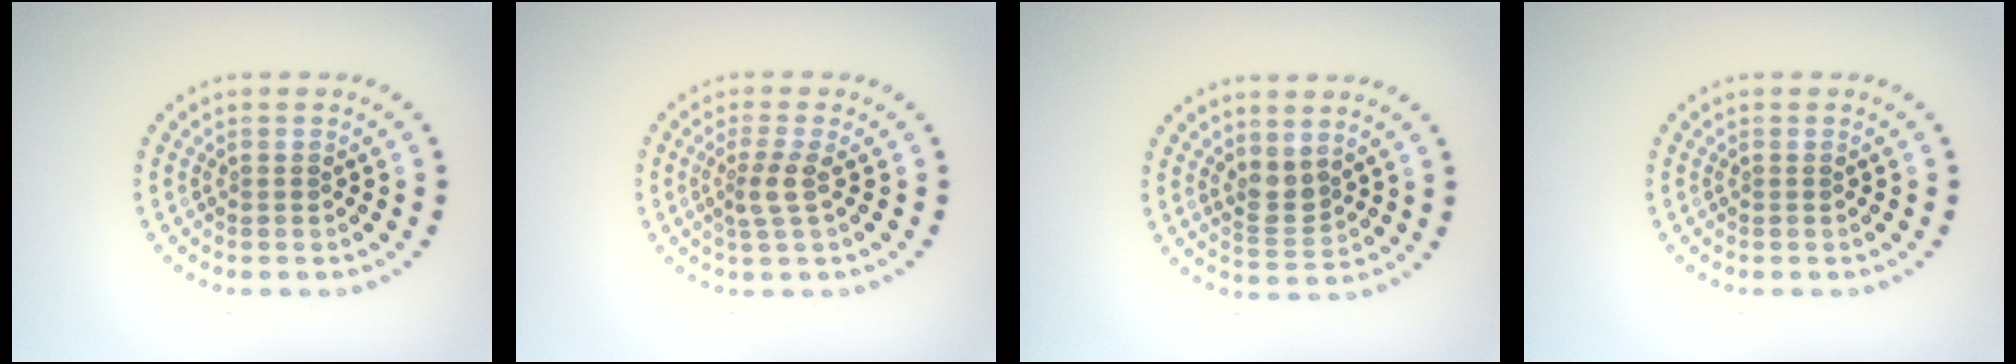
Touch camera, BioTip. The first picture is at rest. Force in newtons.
{"total": 2.0, "press": 1.5, "slide": 1.3}
{"total": 2.1, "press": 1.8, "slide": 1.1}
{"total": 0.0}